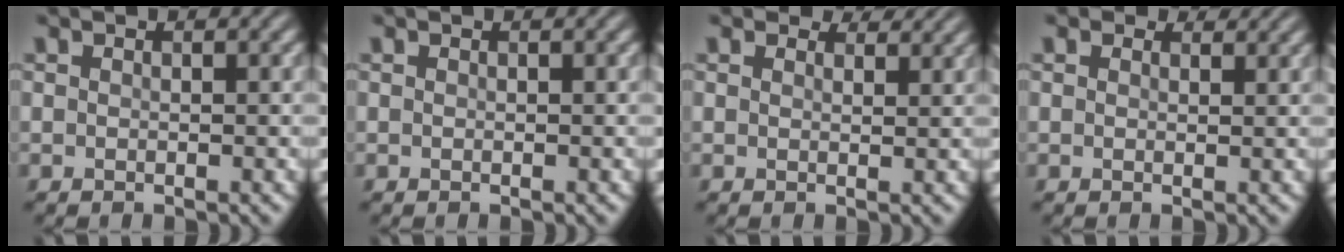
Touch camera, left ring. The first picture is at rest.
{"total": 0.0}
{"total": 2.5, "force": [2.3, 0.7, 0.6], "torque": [-0.018, 0.001, 0.025]}
{"total": 1.6, "force": [1.3, 0.7, 0.5], "torque": [-0.013, -0.005, 0.009]}